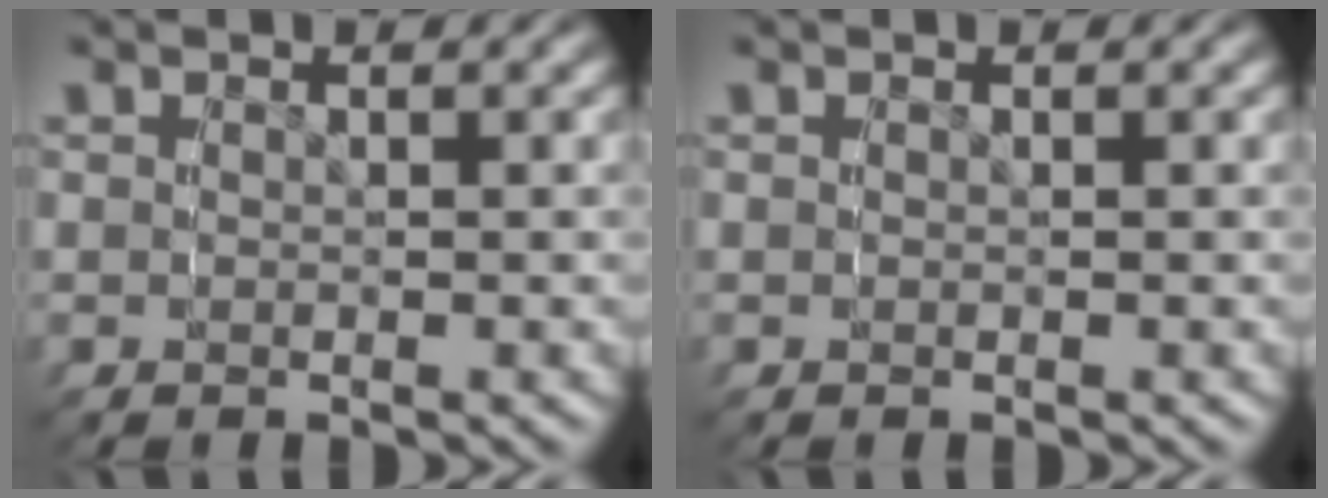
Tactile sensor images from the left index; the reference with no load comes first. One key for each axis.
{"total": 0.0}